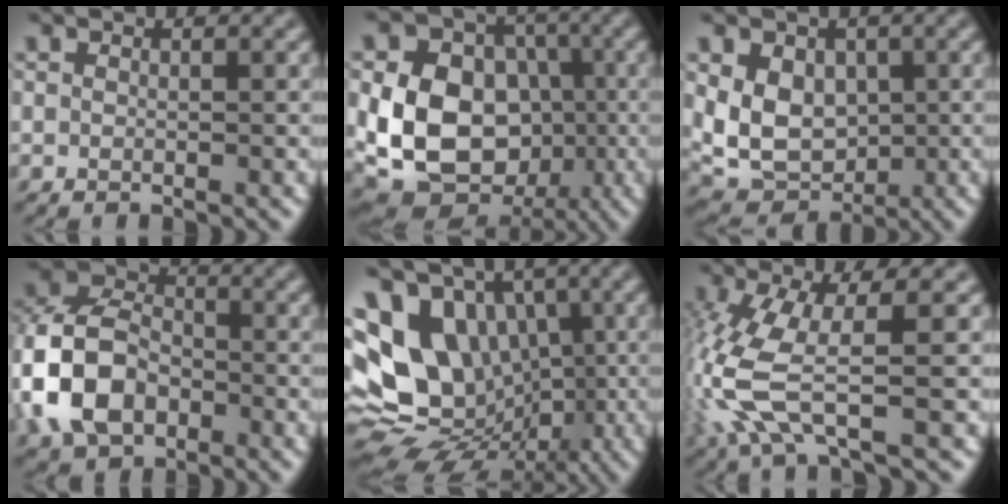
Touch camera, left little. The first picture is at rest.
{"total": 12.9, "force": [-2.1, 9.8, 8.0], "torque": [-0.138, -0.006, -0.048]}
{"total": 6.2, "force": [0.4, 4.8, 3.9], "torque": [-0.074, -0.011, 0.005]}
{"total": 9.8, "force": [-2.9, 7.1, 6.1], "torque": [-0.139, -0.003, -0.071]}
{"total": 13.6, "force": [0.7, 10.7, 8.4], "torque": [-0.149, -0.005, 0.025]}
{"total": 7.3, "force": [-1.7, 2.1, 6.8], "torque": [-0.192, -0.002, -0.037]}